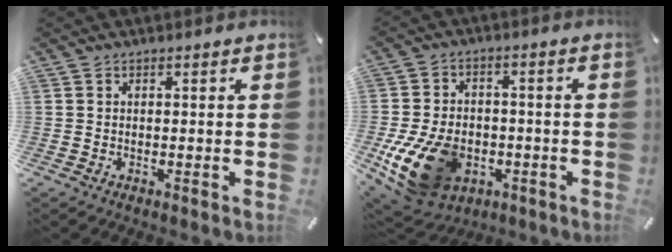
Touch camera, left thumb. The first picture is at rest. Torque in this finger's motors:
{"motor_torque": [2.12, 2.89, 0.94, 0.21, 0.29]}